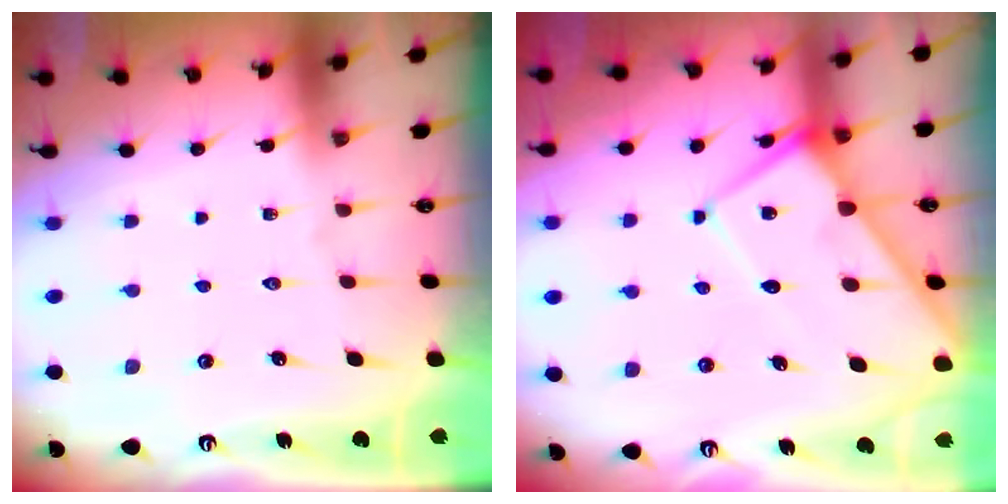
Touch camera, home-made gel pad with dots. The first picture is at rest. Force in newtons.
{"total": 10.4, "press": 10.3, "slide": 0.9}